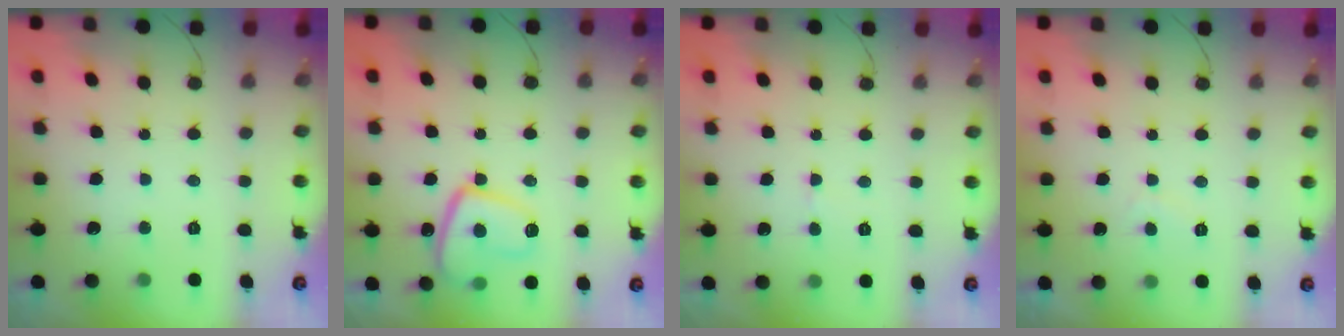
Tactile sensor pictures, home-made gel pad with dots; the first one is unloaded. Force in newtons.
{"total": 14.0, "press": 13.9, "slide": 1.3}
{"total": 2.6, "press": 2.6, "slide": 0.2}
{"total": 1.4, "press": 1.3, "slide": 0.5}